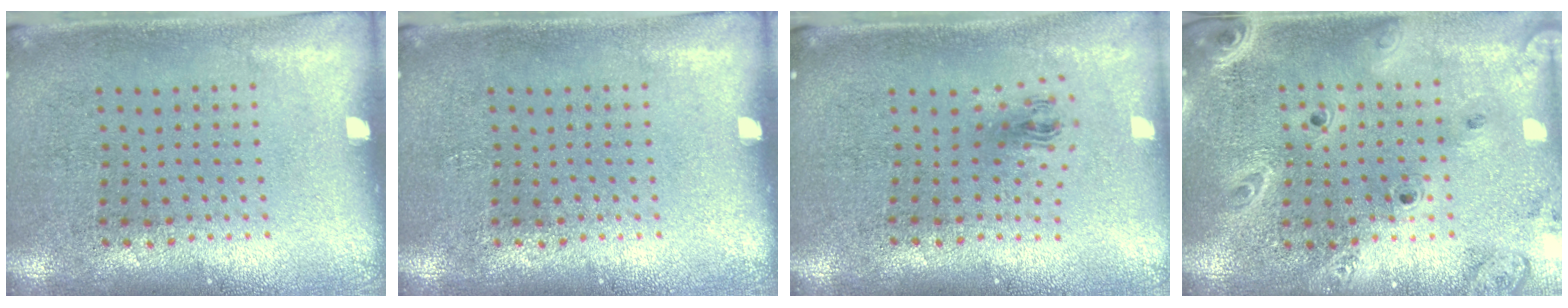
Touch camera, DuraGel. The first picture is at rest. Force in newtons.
{"total": 0.0}
{"total": 1.0, "press": 0.5, "slide": 0.9}
{"total": 2.5, "press": 2.2, "slide": 1.2}